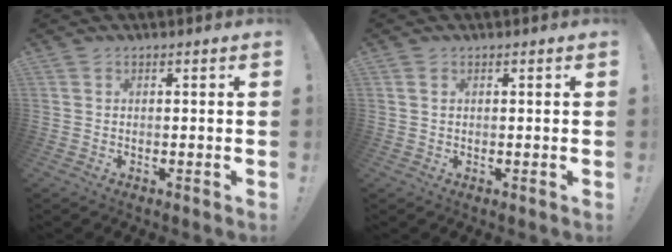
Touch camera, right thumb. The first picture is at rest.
{"total": 0.9, "force": [0.5, 0.5, 0.5], "torque": [-0.005, 0.000, 0.009]}